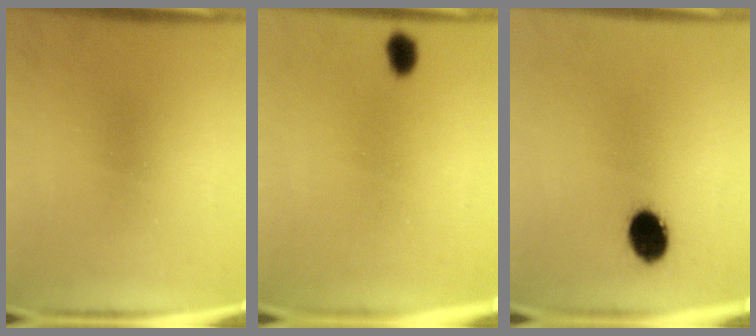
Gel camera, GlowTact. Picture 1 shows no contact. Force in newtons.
{"total": 2.4}
{"total": 7.5}